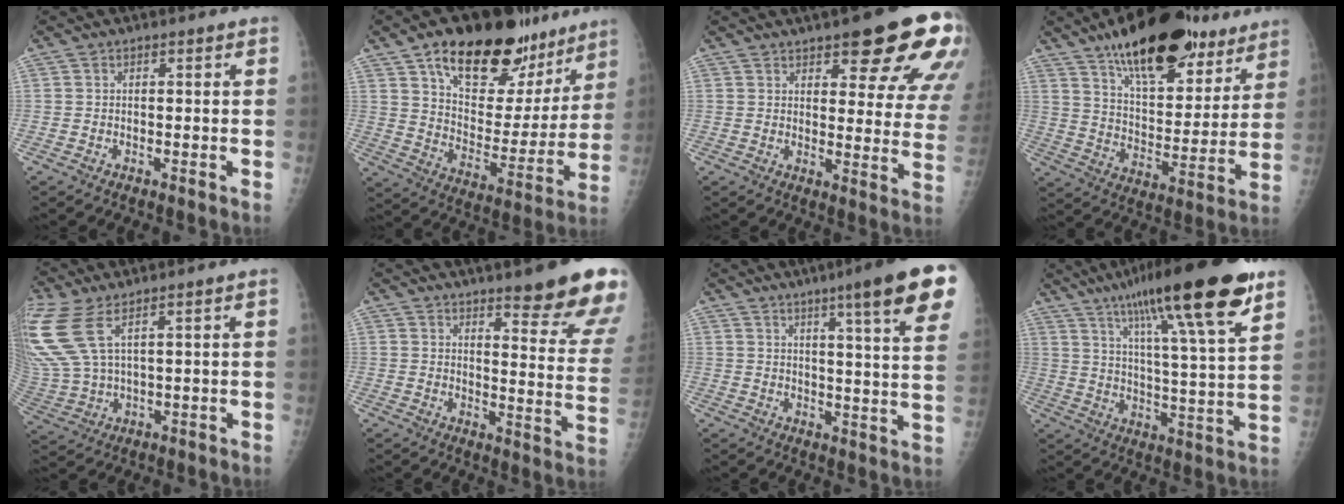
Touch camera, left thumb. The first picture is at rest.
{"total": 25.6, "force": [16.6, 12.9, 14.7], "torque": [-0.164, -0.061, 0.259]}
{"total": 19.5, "force": [11.1, 5.7, 14.9], "torque": [-0.153, -0.042, 0.135]}
{"total": 24.5, "force": [16.4, 10.3, 14.9], "torque": [-0.178, -0.063, 0.253]}
{"total": 13.7, "force": [6.6, 5.2, 10.8], "torque": [-0.291, -0.016, 0.145]}
{"total": 18.7, "force": [13.0, 3.3, 12.9], "torque": [-0.139, -0.076, 0.165]}
{"total": 17.8, "force": [10.4, 1.3, 14.4], "torque": [-0.174, -0.040, 0.124]}
{"total": 23.6, "force": [14.6, 2.9, 18.4], "torque": [-0.281, -0.035, 0.227]}